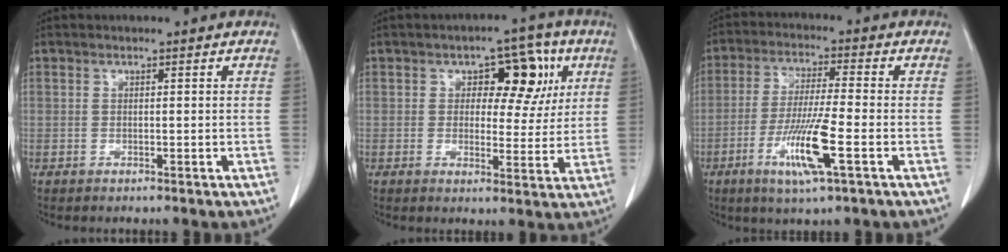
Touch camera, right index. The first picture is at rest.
{"total": 8.7, "force": [2.9, 4.8, 6.7], "torque": [-0.070, 0.023, 0.037]}
{"total": 10.0, "force": [-3.8, 0.2, 9.3], "torque": [-0.178, -0.016, -0.070]}